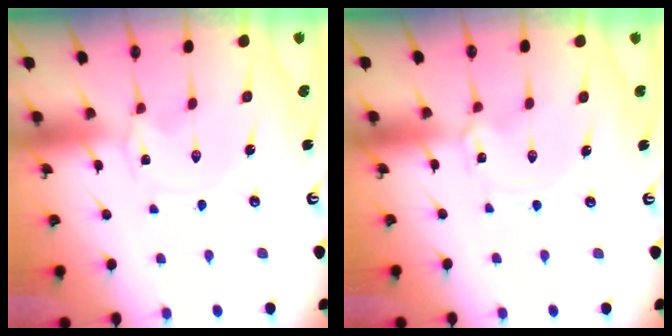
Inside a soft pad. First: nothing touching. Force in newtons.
{"total": 1.7, "press": 1.7, "slide": 0.1}